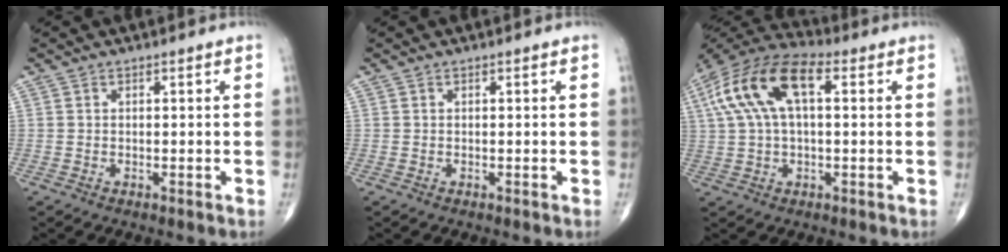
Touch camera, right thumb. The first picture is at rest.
{"total": 0.0}
{"total": 15.9, "force": [3.9, 7.6, 13.3], "torque": [-0.269, 0.039, 0.064]}